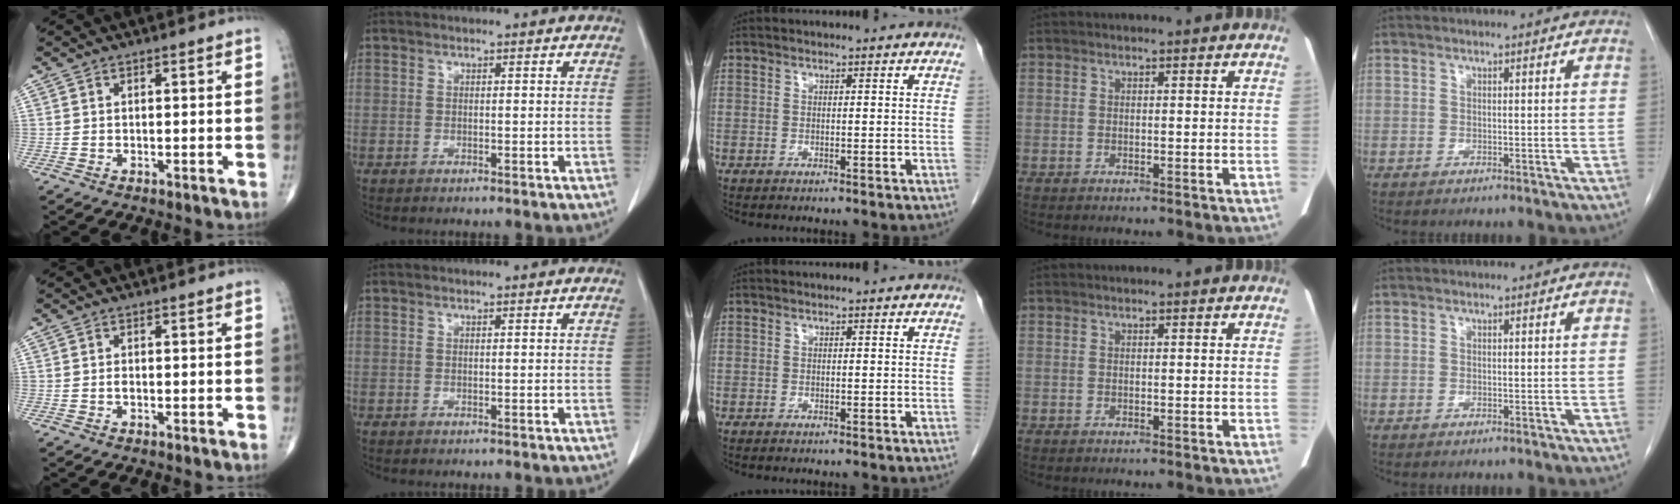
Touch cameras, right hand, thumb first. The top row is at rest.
{"thumb": {"total": 0.7, "force": [-0.2, 0.4, 0.5], "torque": [-0.010, 0.000, -0.005]}}